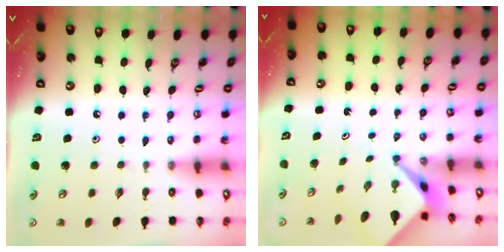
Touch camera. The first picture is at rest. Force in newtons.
{"total": 2.6, "press": 2.6, "slide": 0.2}